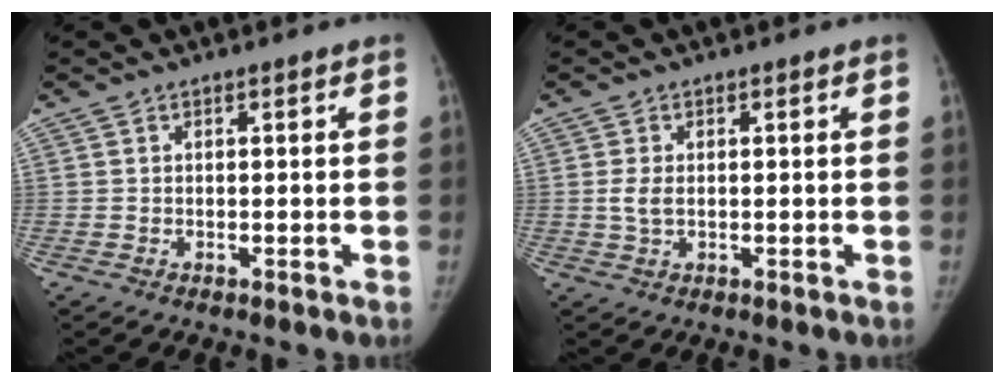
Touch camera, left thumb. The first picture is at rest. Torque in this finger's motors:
{"motor_torque": [0.01, 0.01, 0.48, -0.48, 0.01]}